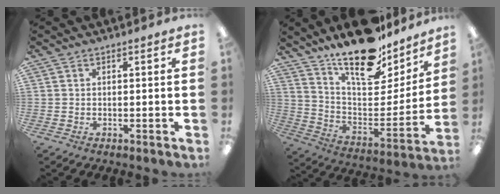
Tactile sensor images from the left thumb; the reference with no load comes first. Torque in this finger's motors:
{"motor_torque": [2.11, 2.11, 1.43, -1.34, 0.11]}